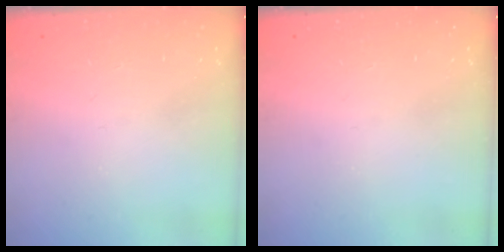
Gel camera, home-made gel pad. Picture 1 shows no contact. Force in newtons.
{"total": 0.0}